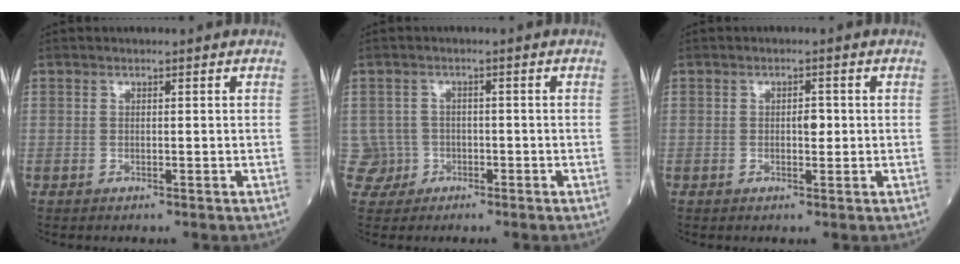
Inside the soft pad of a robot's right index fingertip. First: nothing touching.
{"total": 3.3, "force": [-1.1, 2.9, -0.8], "torque": [0.023, 0.014, -0.020]}
{"total": 1.7, "force": [0.1, 0.7, 1.5], "torque": [-0.023, 0.004, 0.002]}